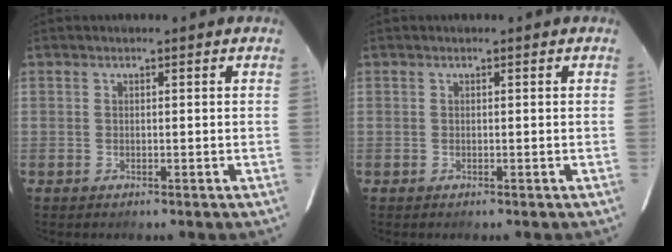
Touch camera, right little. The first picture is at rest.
{"total": 0.0}